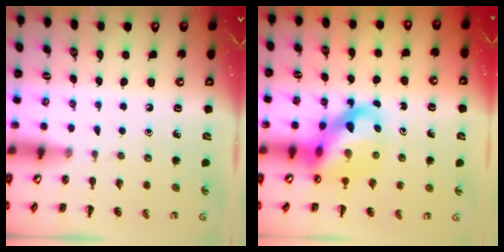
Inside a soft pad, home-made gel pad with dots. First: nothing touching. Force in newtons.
{"total": 12.2, "press": 11.7, "slide": 3.2}